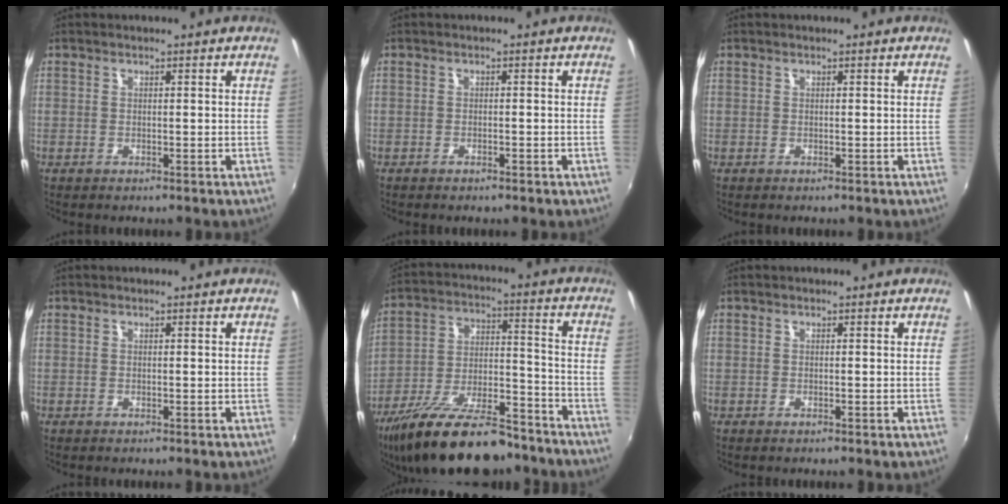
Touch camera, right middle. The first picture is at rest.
{"total": 0.9, "force": [-0.7, 0.3, 0.5], "torque": [-0.006, -0.001, -0.010]}
{"total": 0.0}
{"total": 0.0}
{"total": 22.6, "force": [-17.0, 7.6, 12.7], "torque": [-0.229, -0.013, -0.260]}
{"total": 0.0}